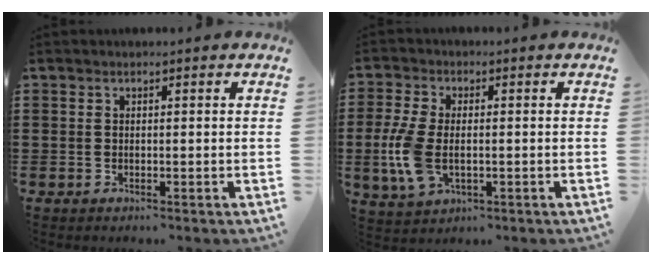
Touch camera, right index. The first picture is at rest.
{"total": 7.3, "force": [-1.0, 4.0, 6.0], "torque": [-0.147, -0.005, -0.023]}